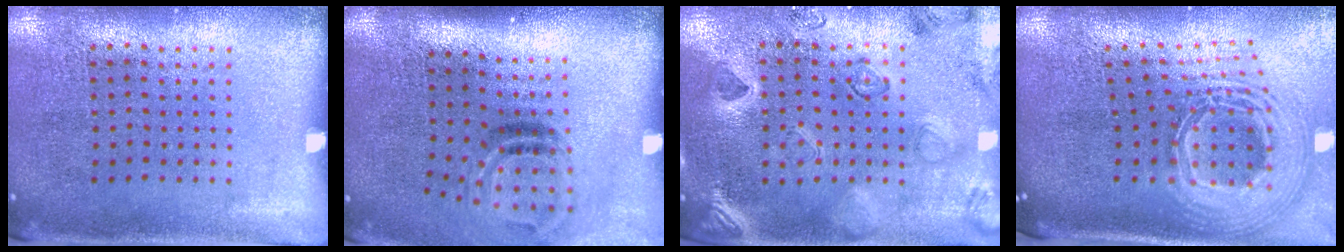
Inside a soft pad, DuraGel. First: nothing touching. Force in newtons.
{"total": 2.0, "press": 1.2, "slide": 1.6}
{"total": 2.3, "press": 2.1, "slide": 0.8}
{"total": 2.8, "press": 2.0, "slide": 2.0}